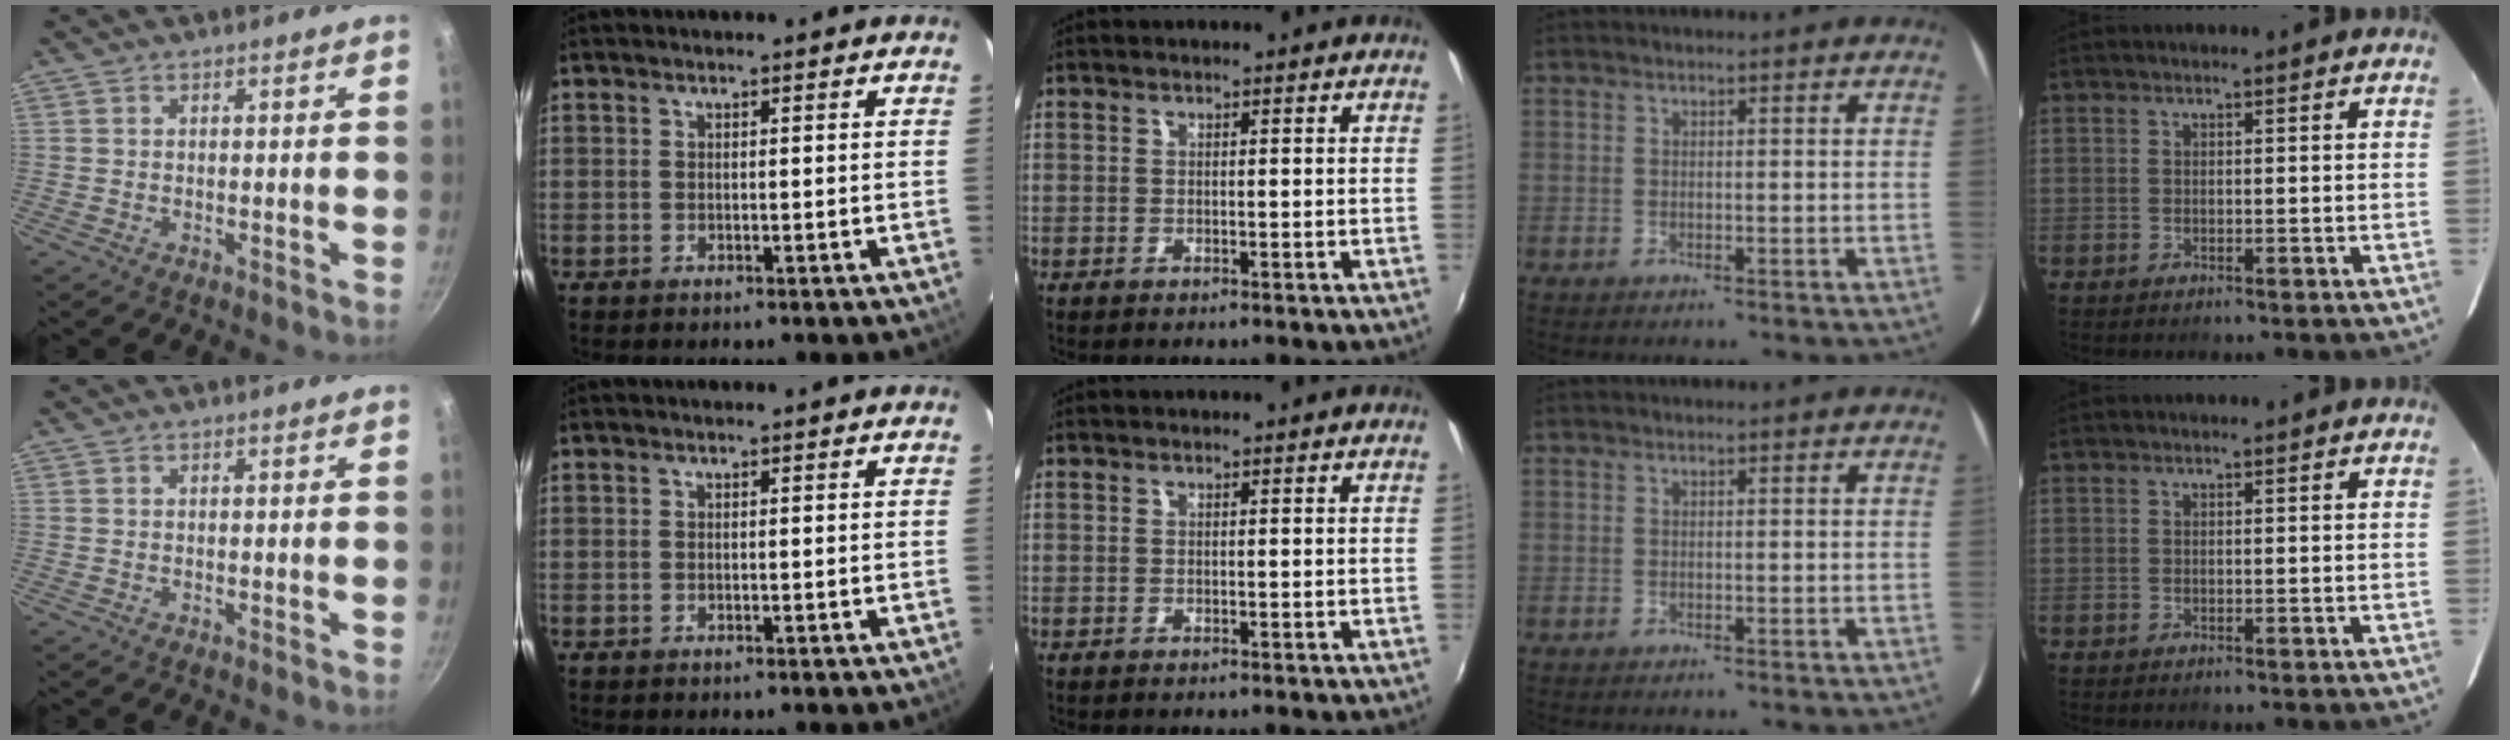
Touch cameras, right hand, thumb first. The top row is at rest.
{}